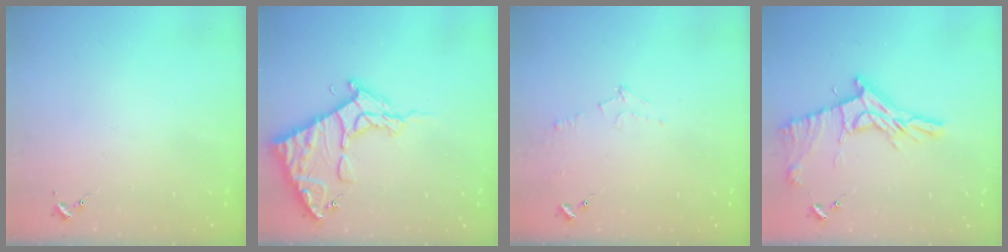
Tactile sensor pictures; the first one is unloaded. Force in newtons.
{"total": 16.9, "press": 16.8, "slide": 1.5}
{"total": 7.2, "press": 7.2, "slide": 0.8}
{"total": 15.9, "press": 15.9, "slide": 1.4}